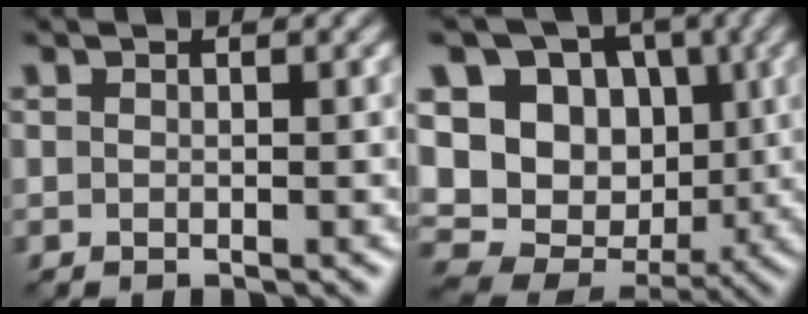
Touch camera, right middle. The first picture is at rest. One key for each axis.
{"total": 14.9, "fx": 2.9, "fy": 12.5, "fz": 7.6, "tx": -0.168, "ty": 0.023, "tz": 0.049}